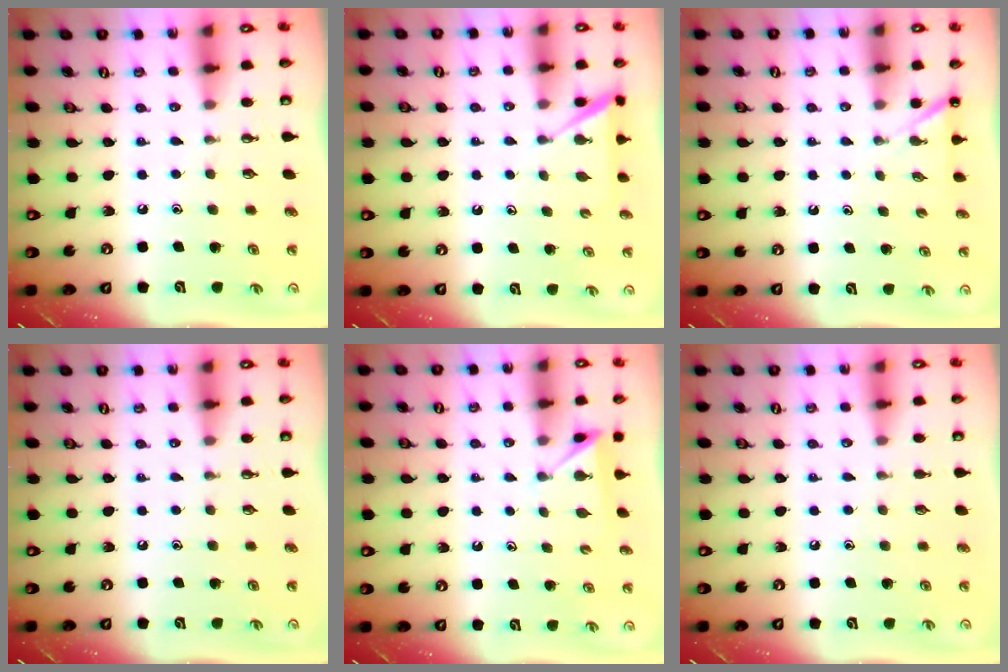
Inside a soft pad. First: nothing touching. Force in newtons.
{"total": 3.9, "press": 3.9, "slide": 0.4}
{"total": 2.3, "press": 2.3, "slide": 0.2}
{"total": 0.0}
{"total": 2.8, "press": 2.8, "slide": 0.5}
{"total": 3.4, "press": 3.3, "slide": 0.3}